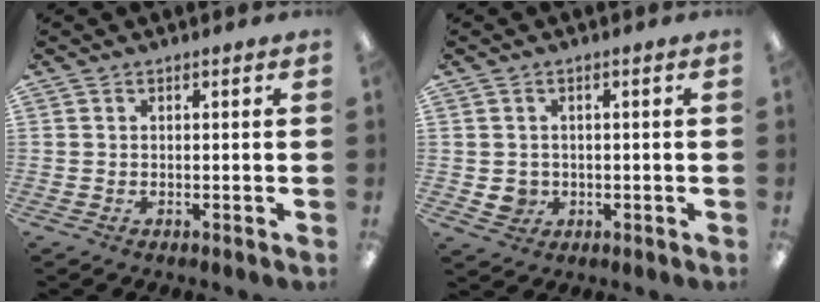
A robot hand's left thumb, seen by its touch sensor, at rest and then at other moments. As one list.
[{"total": 3.2, "force": [-0.3, 3.1, 0.9], "torque": [-0.010, 0.001, -0.005]}]